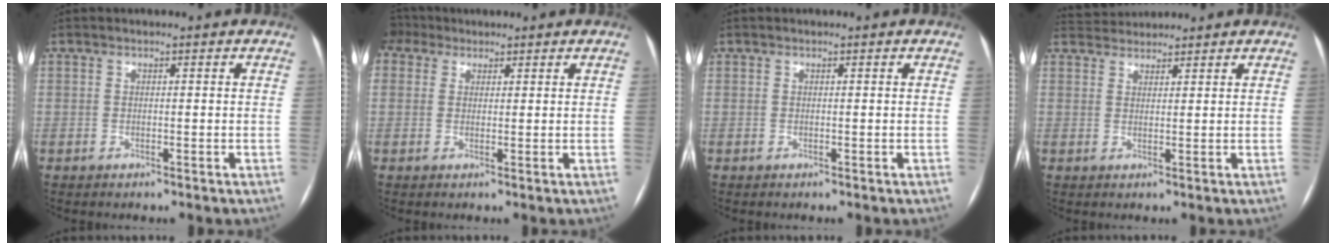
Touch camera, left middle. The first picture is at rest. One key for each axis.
{"total": 6.1, "fx": 3.9, "fy": 4.3, "fz": 1.8, "tx": -0.057, "ty": 0.037, "tz": 0.083}
{"total": 0.0}
{"total": 3.9, "fx": 3.9, "fy": 0.6, "fz": 0.1, "tx": -0.008, "ty": 0.029, "tz": 0.072}